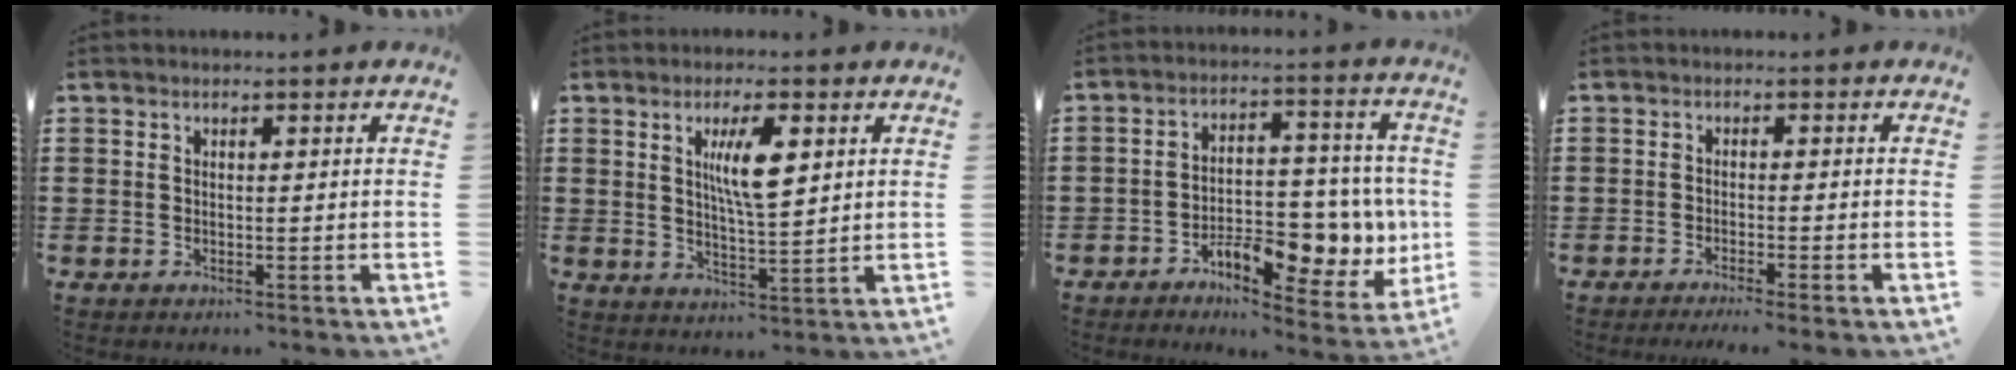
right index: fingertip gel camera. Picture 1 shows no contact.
{"total": 6.4, "force": [2.1, 1.7, 5.8], "torque": [-0.112, 0.004, 0.032]}
{"total": 9.9, "force": [-3.5, 5.3, 7.6], "torque": [-0.107, 0.005, -0.058]}
{"total": 1.4, "force": [-1.2, -0.3, 0.7], "torque": [-0.012, -0.001, -0.023]}